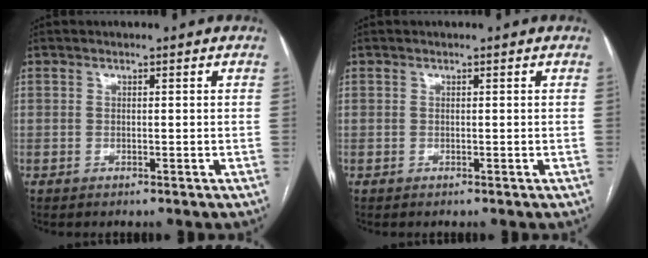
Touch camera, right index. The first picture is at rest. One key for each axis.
{"total": 0.0}